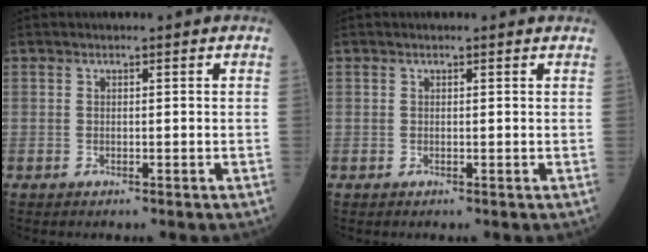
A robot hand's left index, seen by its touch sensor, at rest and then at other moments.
{"total": 1.1, "force": [1.1, 0.1, 0.2], "torque": [-0.011, 0.004, 0.007]}